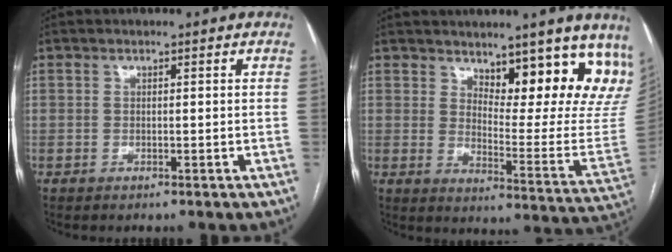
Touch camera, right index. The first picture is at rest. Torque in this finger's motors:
{"motor_torque": [0.25, 0.36, 0.12, 0.01]}